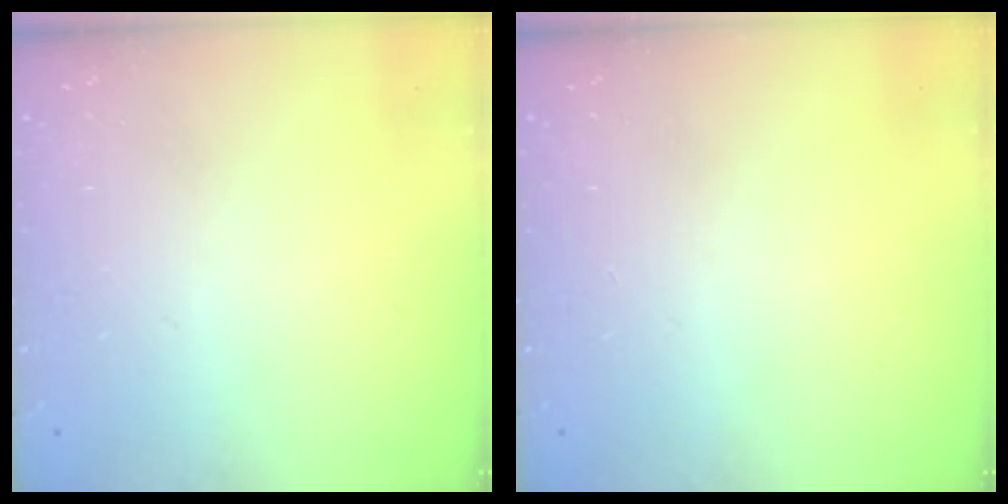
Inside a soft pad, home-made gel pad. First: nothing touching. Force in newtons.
{"total": 0.0}